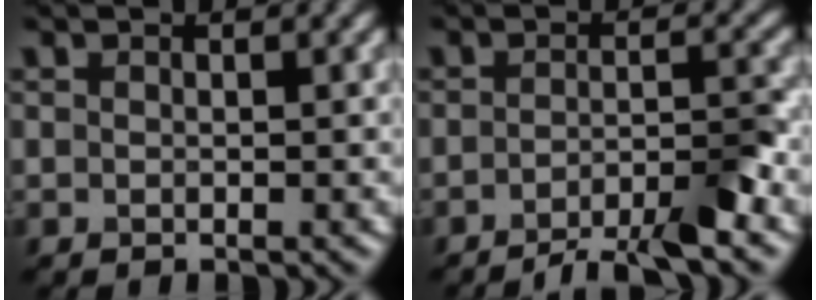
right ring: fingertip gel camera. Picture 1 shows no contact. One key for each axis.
{"total": 5.1, "fx": -3.6, "fy": 0.9, "fz": 3.5, "tx": -0.043, "ty": 0.008, "tz": -0.061}